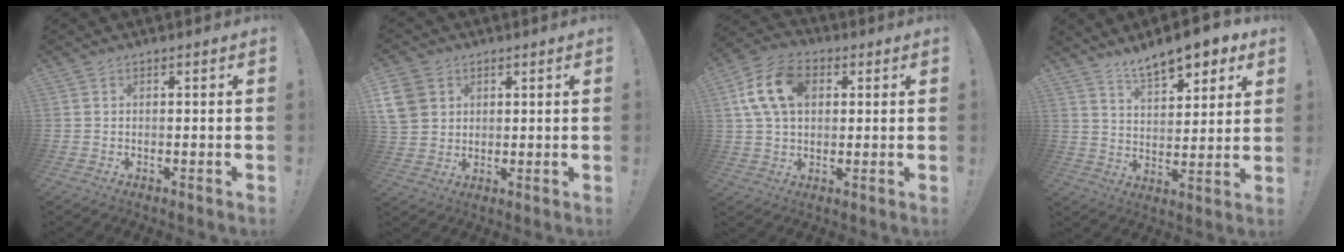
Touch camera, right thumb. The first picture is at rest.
{"total": 8.8, "force": [3.3, 7.4, 3.3], "torque": [-0.060, -0.014, 0.069]}
{"total": 14.7, "force": [4.2, 10.2, 9.8], "torque": [-0.177, 0.008, 0.084]}
{"total": 11.4, "force": [8.7, 4.0, 6.1], "torque": [-0.093, -0.054, 0.154]}